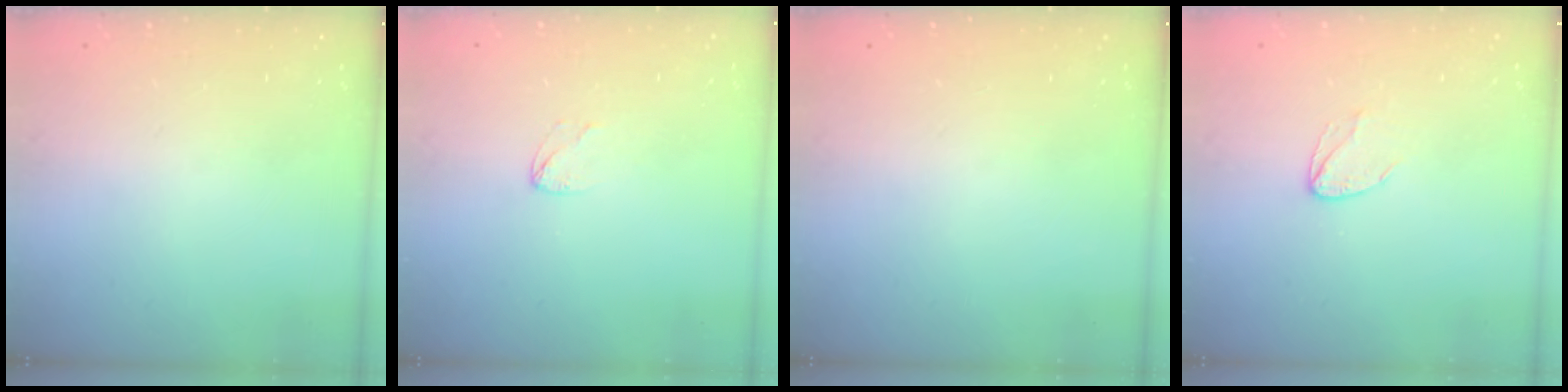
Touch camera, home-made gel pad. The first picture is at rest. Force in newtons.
{"total": 2.5, "press": 2.5, "slide": 0.2}
{"total": 0.0}
{"total": 3.9, "press": 3.9, "slide": 0.4}